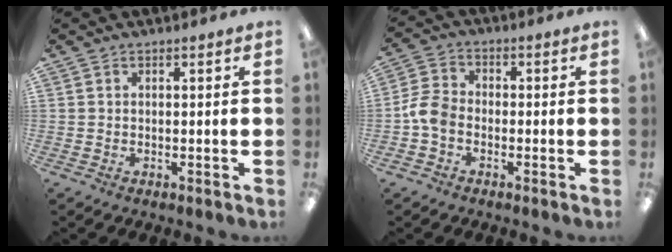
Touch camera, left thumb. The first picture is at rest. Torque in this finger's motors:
{"motor_torque": [-0.38, 1.16, 0.57, 0.18, 0.25]}